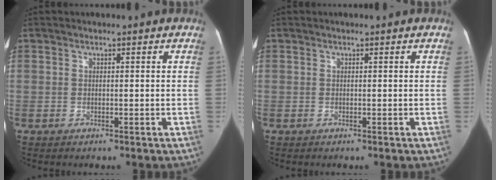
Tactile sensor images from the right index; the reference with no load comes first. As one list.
[{"total": 0.0}]